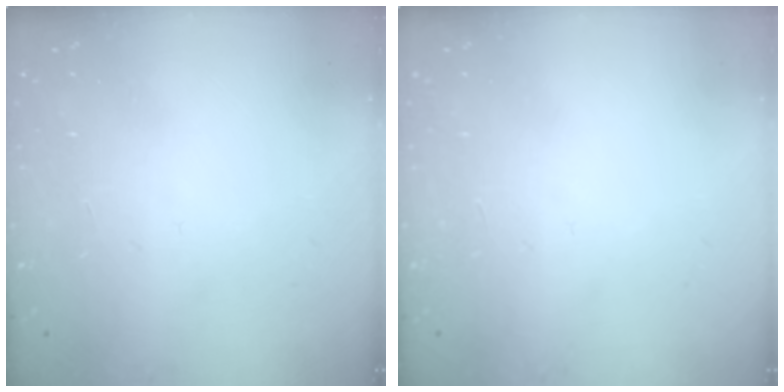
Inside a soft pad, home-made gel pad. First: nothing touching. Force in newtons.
{"total": 0.0}